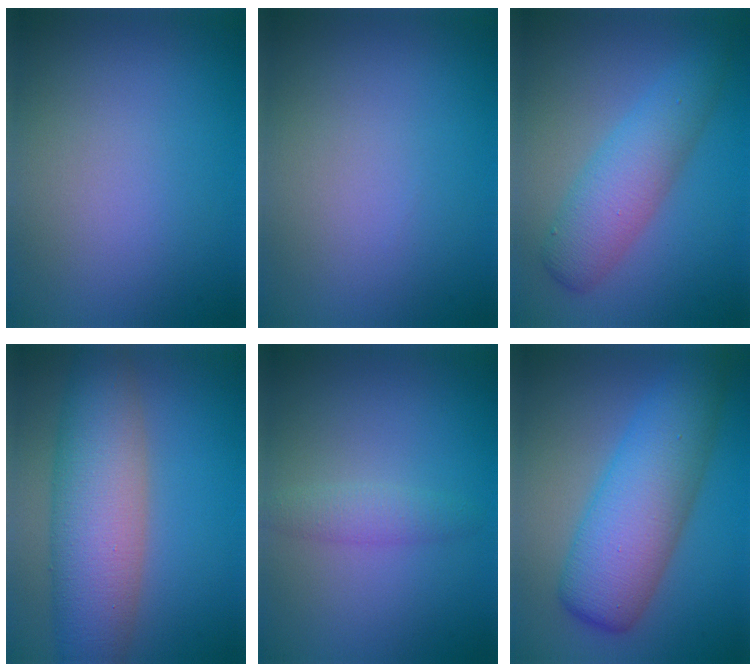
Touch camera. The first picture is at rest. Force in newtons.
{"total": 0.0}
{"total": 4.7, "press": 4.7, "slide": 0.2}
{"total": 8.6, "press": 8.6, "slide": 0.2}
{"total": 1.8, "press": 1.8, "slide": 0.1}
{"total": 8.2, "press": 8.2, "slide": 0.2}